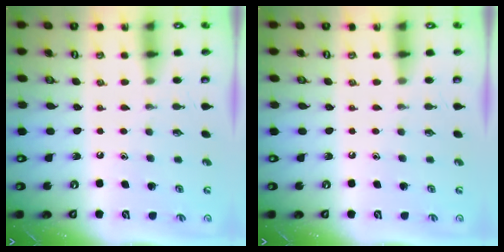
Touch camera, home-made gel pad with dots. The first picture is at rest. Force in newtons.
{"total": 0.0}